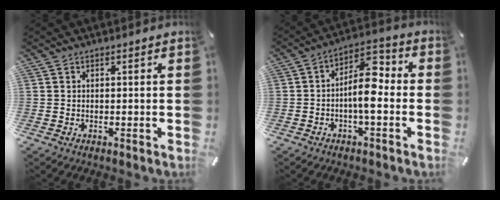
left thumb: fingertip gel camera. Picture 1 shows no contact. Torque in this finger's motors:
{"motor_torque": [1.08, 2.49, 0.75, -0.13, 0.08]}